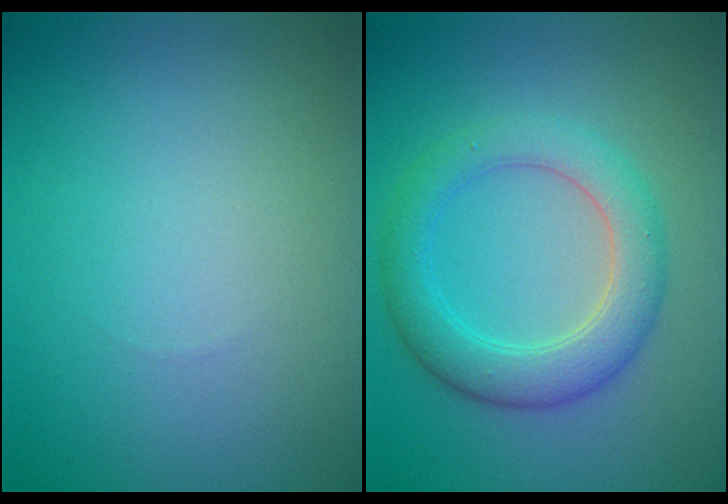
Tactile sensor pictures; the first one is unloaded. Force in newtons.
{"total": 4.7, "press": 4.7, "slide": 0.2}